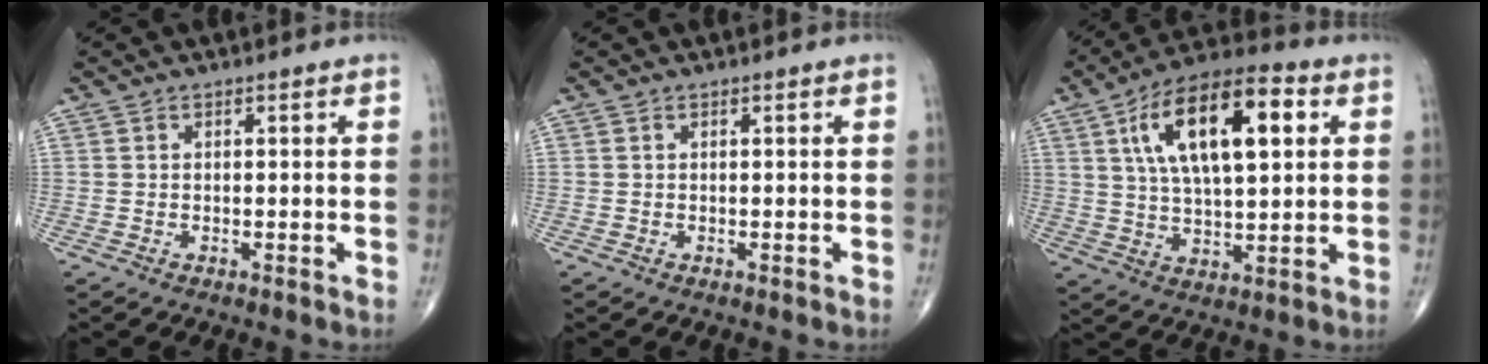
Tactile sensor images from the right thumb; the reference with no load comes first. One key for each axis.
{"total": 0.0}
{"total": 18.6, "fx": 5.7, "fy": 7.7, "fz": 15.9, "tx": -0.260, "ty": 0.007, "tz": 0.091}